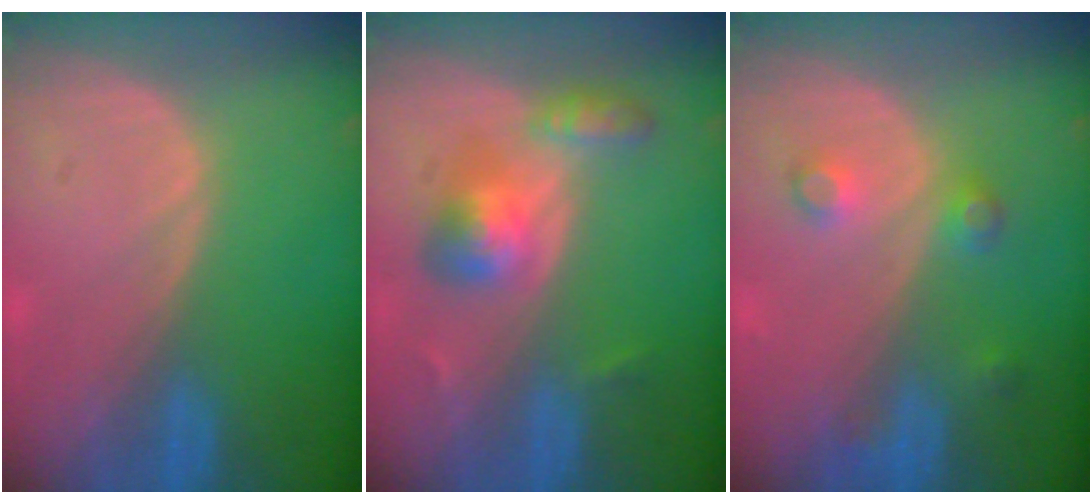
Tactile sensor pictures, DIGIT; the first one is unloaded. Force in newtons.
{"total": 5.7, "press": 5.4, "slide": 1.6}
{"total": 3.7, "press": 3.4, "slide": 1.4}